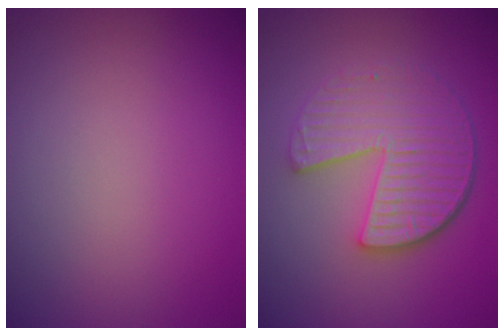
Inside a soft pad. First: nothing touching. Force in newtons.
{"total": 5.3, "press": 4.0, "slide": 3.5}